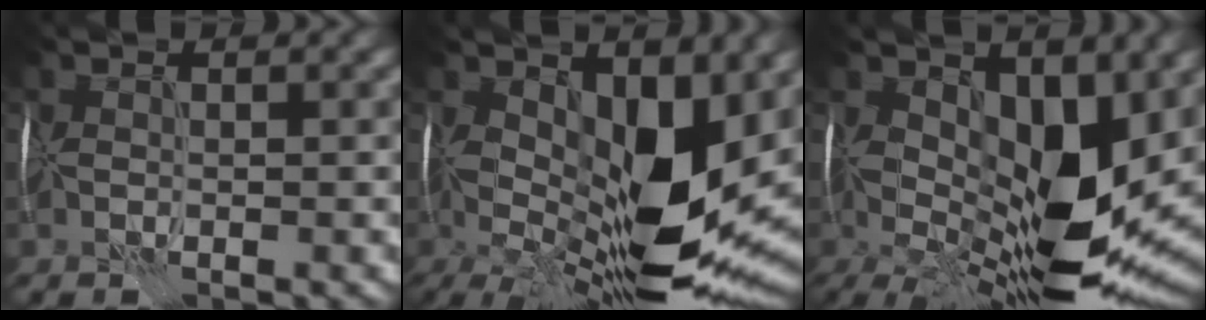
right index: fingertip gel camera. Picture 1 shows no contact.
{"total": 14.6, "force": [1.9, 6.8, 12.8], "torque": [-0.227, -0.019, 0.035]}
{"total": 13.3, "force": [2.5, 6.4, 11.5], "torque": [-0.207, -0.019, 0.047]}